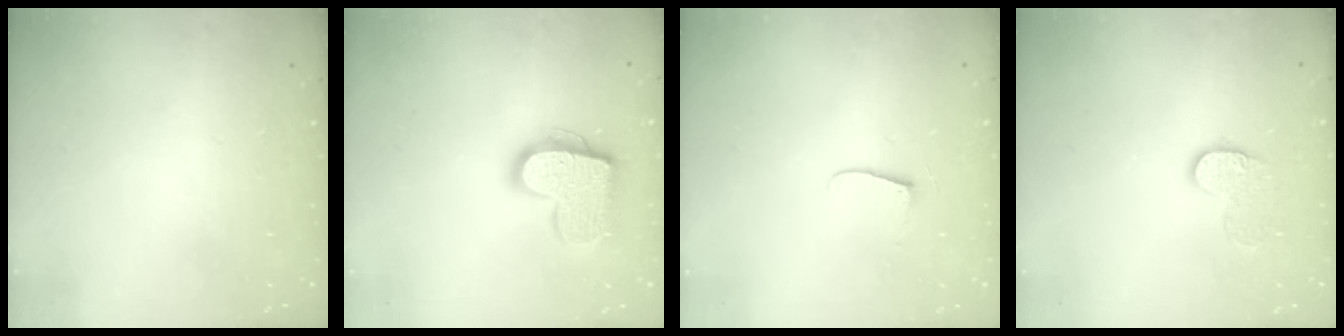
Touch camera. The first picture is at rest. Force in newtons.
{"total": 15.8, "press": 15.8, "slide": 1.0}
{"total": 5.2, "press": 5.2, "slide": 0.5}
{"total": 9.1, "press": 9.0, "slide": 0.6}